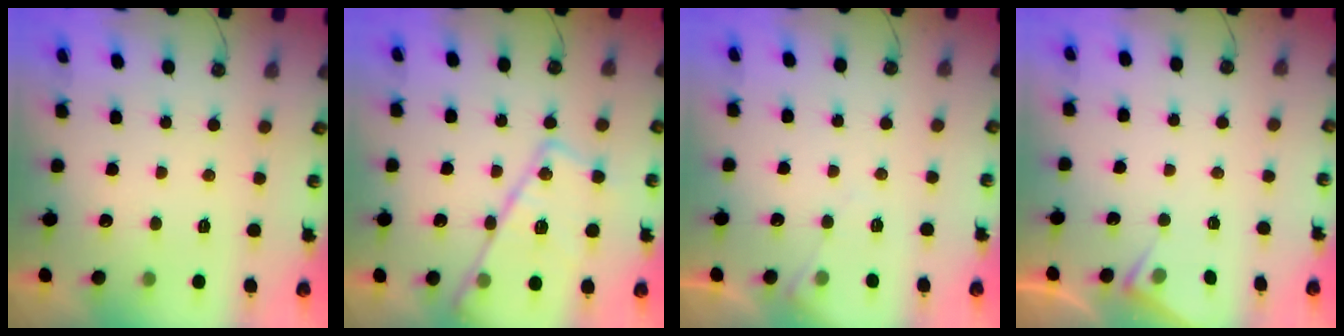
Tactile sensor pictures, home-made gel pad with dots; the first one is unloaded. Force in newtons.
{"total": 18.3, "press": 18.2, "slide": 1.2}
{"total": 5.6, "press": 5.6, "slide": 0.7}
{"total": 3.8, "press": 3.8, "slide": 0.6}